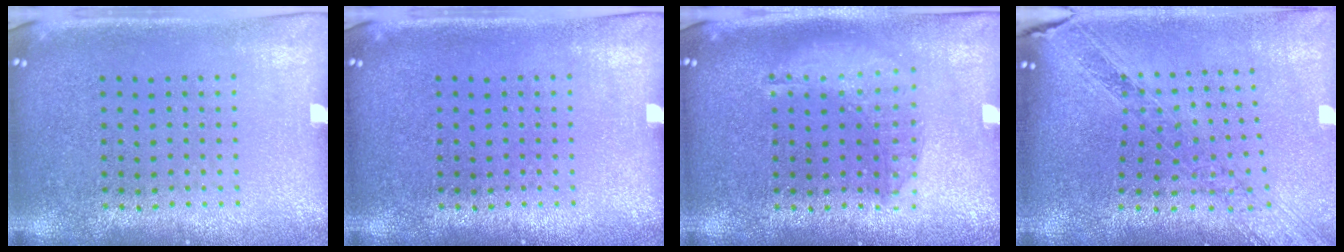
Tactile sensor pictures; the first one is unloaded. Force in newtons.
{"total": 0.0}
{"total": 1.4, "press": 1.3, "slide": 0.5}
{"total": 1.4, "press": 1.3, "slide": 0.5}